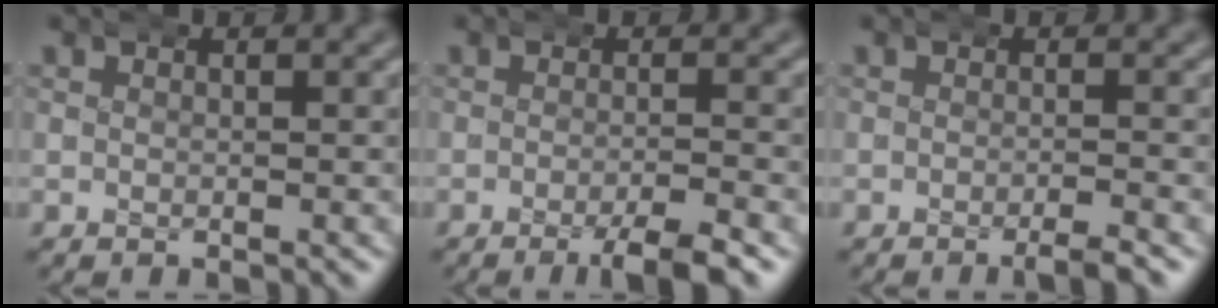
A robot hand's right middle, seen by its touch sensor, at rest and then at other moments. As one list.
[{"total": 3.4, "force": [-2.0, 0.3, 2.7], "torque": [-0.038, 0.004, -0.040]}, {"total": 1.6, "force": [-1.1, -0.2, 1.2], "torque": [-0.018, 0.009, -0.026]}]